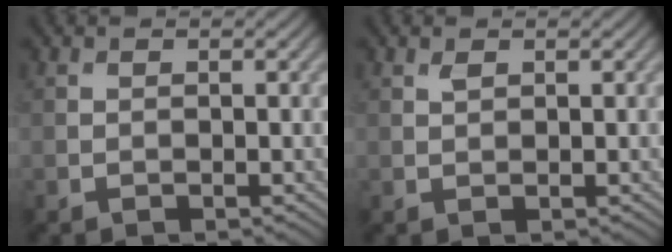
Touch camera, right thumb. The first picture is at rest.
{"total": 0.7, "force": [0.5, 0.3, 0.5], "torque": [-0.013, -0.001, 0.012]}